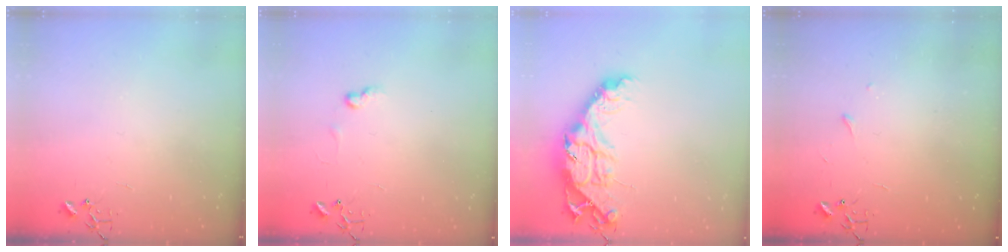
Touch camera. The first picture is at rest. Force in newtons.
{"total": 5.5, "press": 5.5, "slide": 0.8}
{"total": 18.3, "press": 18.3, "slide": 1.4}
{"total": 3.3, "press": 3.3, "slide": 0.5}